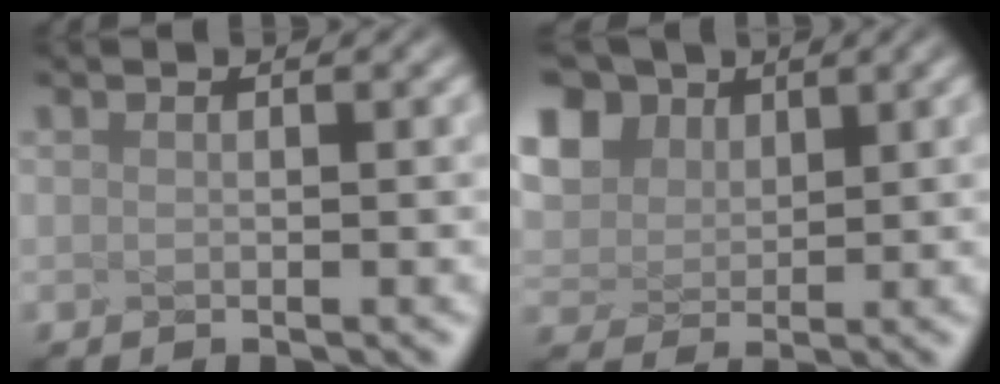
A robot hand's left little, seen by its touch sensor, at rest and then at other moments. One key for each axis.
{"total": 3.7, "fx": 2.3, "fy": 2.5, "fz": 1.5, "tx": -0.094, "ty": 0.012, "tz": 0.071}